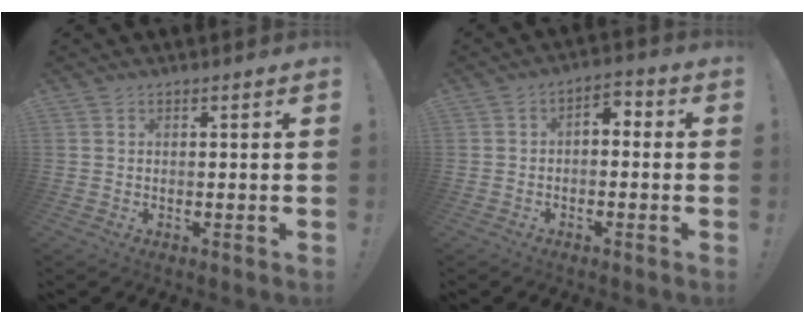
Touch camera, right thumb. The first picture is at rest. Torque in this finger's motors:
{"motor_torque": [0.58, 0.50, 0.43, -0.11, -0.02]}